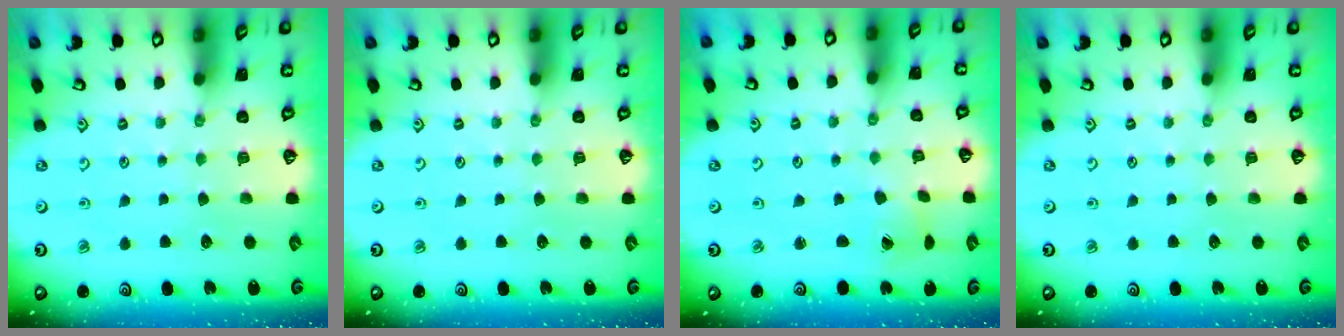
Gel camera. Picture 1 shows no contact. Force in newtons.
{"total": 0.0}
{"total": 1.7, "press": 1.7, "slide": 0.2}
{"total": 0.0}